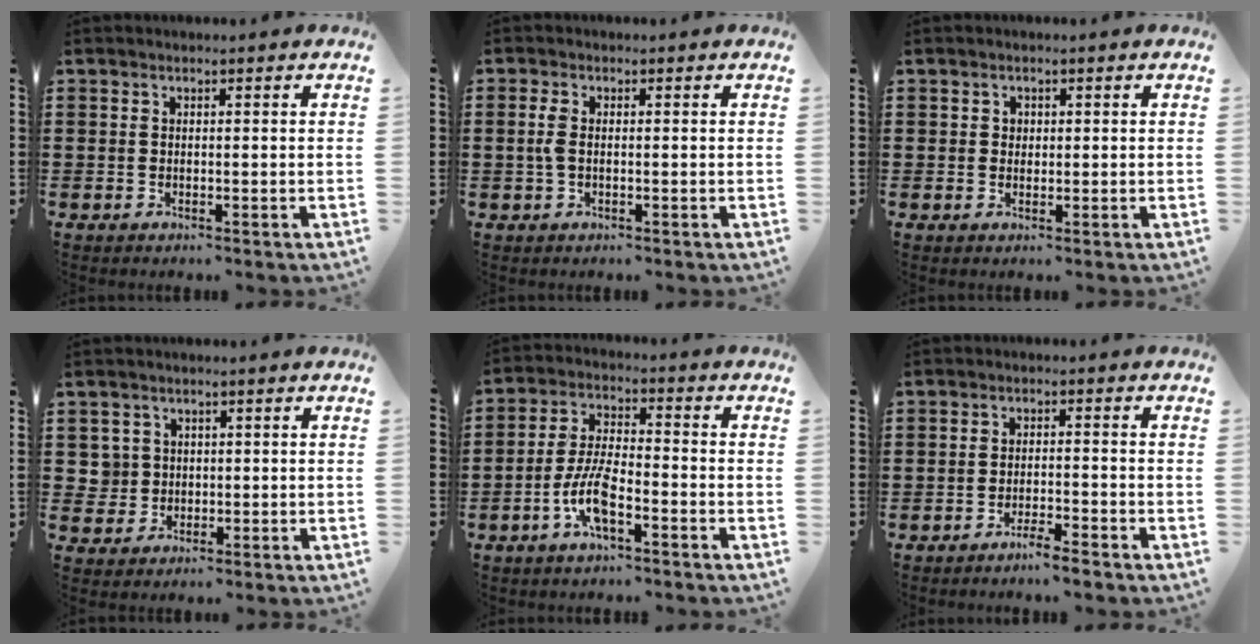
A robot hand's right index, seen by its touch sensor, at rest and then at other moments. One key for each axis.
{"total": 2.3, "fx": -0.1, "fy": 0.9, "fz": 2.1, "tx": -0.056, "ty": -0.003, "tz": -0.008}
{"total": 1.0, "fx": 0.3, "fy": 0.9, "fz": 0.2, "tx": -0.007, "ty": 0.005, "tz": 0.006}
{"total": 2.6, "fx": 0.3, "fy": 2.6, "fz": 0.4, "tx": -0.021, "ty": 0.009, "tz": 0.003}
{"total": 7.5, "fx": -3.5, "fy": 2.1, "fz": 6.3, "tx": -0.150, "ty": -0.011, "tz": -0.071}
{"total": 2.7, "fx": -2.4, "fy": -0.2, "fz": 1.2, "tx": -0.021, "ty": 0.003, "tz": -0.046}